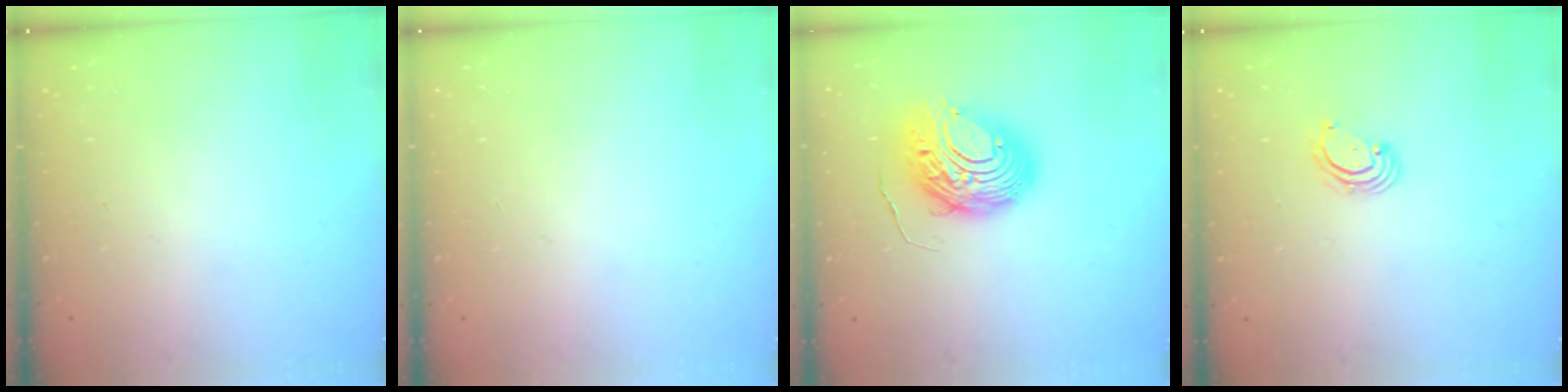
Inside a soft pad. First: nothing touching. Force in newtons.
{"total": 0.0}
{"total": 11.8, "press": 11.8, "slide": 1.3}
{"total": 2.6, "press": 2.6, "slide": 0.3}